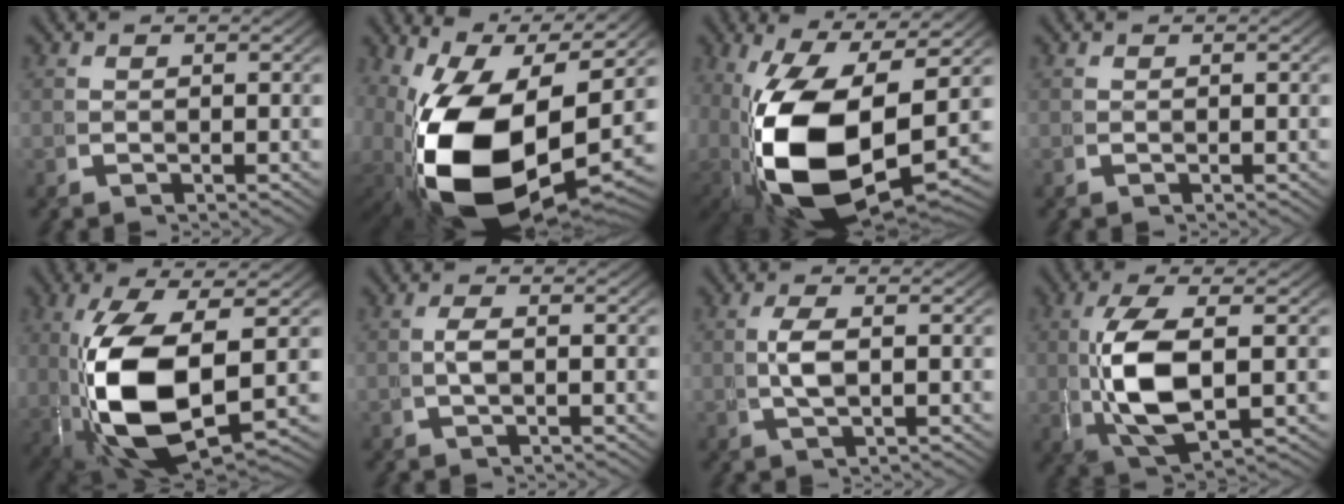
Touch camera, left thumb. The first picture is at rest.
{"total": 19.5, "force": [-0.9, 12.2, 15.1], "torque": [-0.322, -0.086, 0.033]}
{"total": 16.9, "force": [-1.5, 10.2, 13.4], "torque": [-0.298, -0.073, 0.021]}
{"total": 0.0}
{"total": 13.6, "force": [-1.1, 7.4, 11.4], "torque": [-0.262, -0.048, 0.021]}
{"total": 1.1, "force": [0.0, 0.2, 1.1], "torque": [-0.027, 0.001, 0.001]}
{"total": 2.0, "force": [0.5, 0.4, 1.9], "torque": [-0.047, 0.003, 0.012]}
{"total": 9.5, "force": [-0.1, 4.6, 8.3], "torque": [-0.201, -0.027, 0.023]}